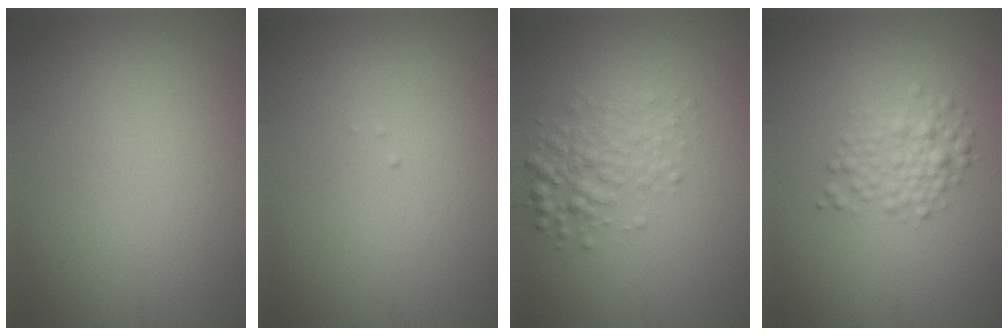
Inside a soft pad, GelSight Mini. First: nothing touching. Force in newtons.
{"total": 0.0}
{"total": 3.0, "press": 3.0, "slide": 0.1}
{"total": 2.6, "press": 2.5, "slide": 0.0}